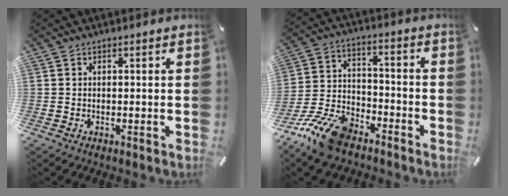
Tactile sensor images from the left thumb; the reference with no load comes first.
{"total": 14.1, "force": [-10.5, 6.4, 6.8], "torque": [-0.134, 0.057, -0.193]}